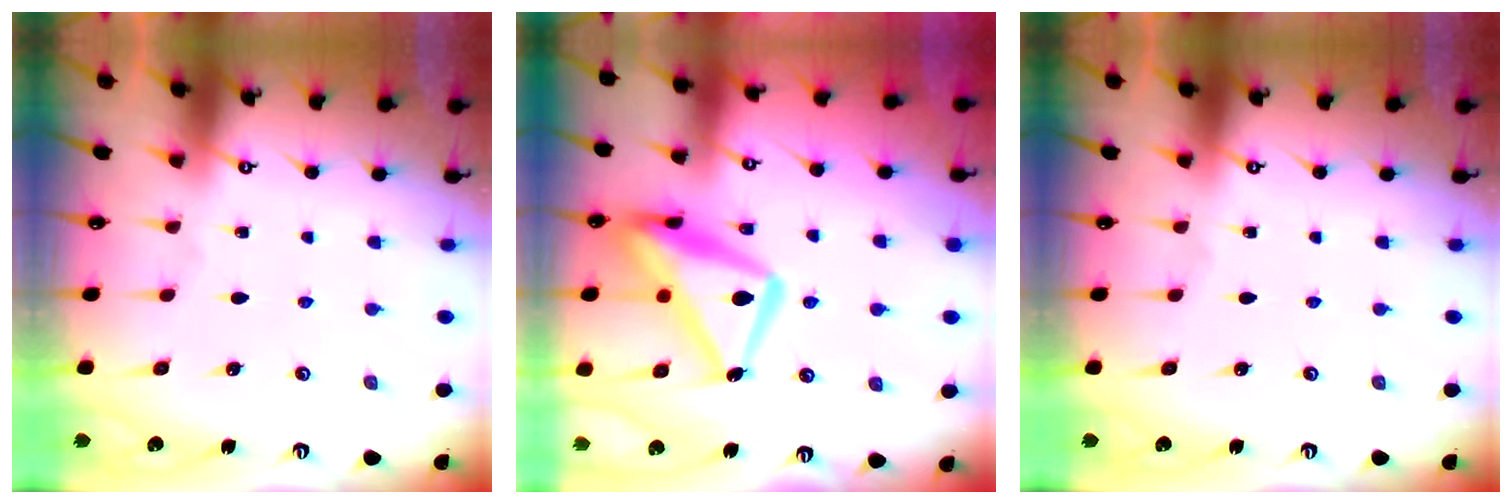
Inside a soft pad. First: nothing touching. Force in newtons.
{"total": 19.2, "press": 19.2, "slide": 1.8}
{"total": 0.0}